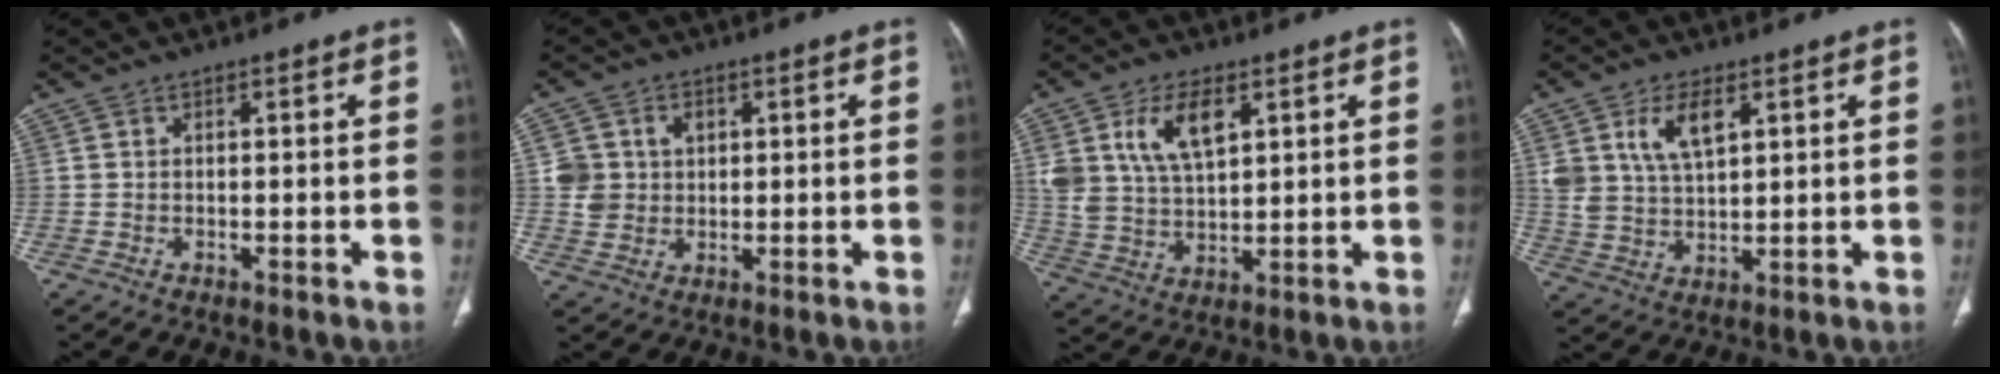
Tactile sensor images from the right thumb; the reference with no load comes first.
{"total": 6.4, "force": [1.5, 5.8, 2.4], "torque": [-0.018, -0.004, 0.032]}
{"total": 10.9, "force": [4.7, 5.8, 8.0], "torque": [-0.142, -0.015, 0.096]}
{"total": 8.6, "force": [3.8, 4.5, 6.3], "torque": [-0.109, -0.015, 0.080]}